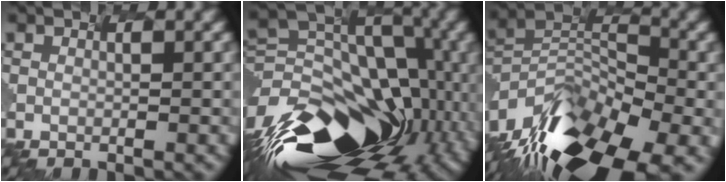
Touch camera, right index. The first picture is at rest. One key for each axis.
{"total": 17.5, "fx": -8.3, "fy": 11.1, "fz": 10.7, "tx": -0.248, "ty": -0.011, "tz": -0.118}
{"total": 14.4, "fx": -10.6, "fy": 5.7, "fz": 7.9, "tx": -0.202, "ty": 0.002, "tz": -0.171}